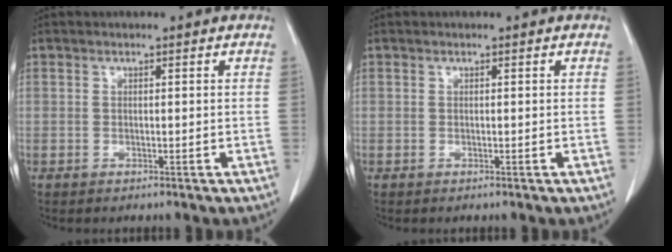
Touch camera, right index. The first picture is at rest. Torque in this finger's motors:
{"motor_torque": [0.00, 0.00, 0.00, 0.00]}